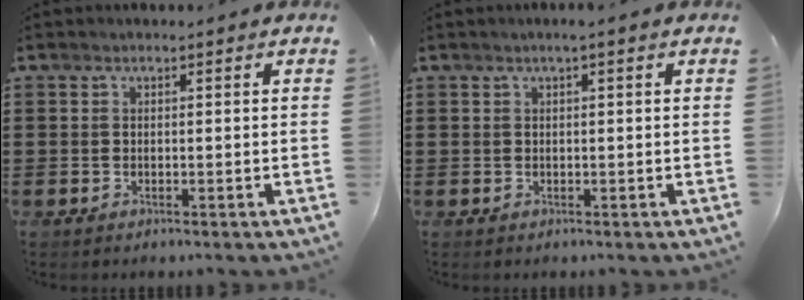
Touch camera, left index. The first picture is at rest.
{"total": 0.8, "force": [0.2, -0.1, 0.8], "torque": [-0.013, -0.003, 0.004]}